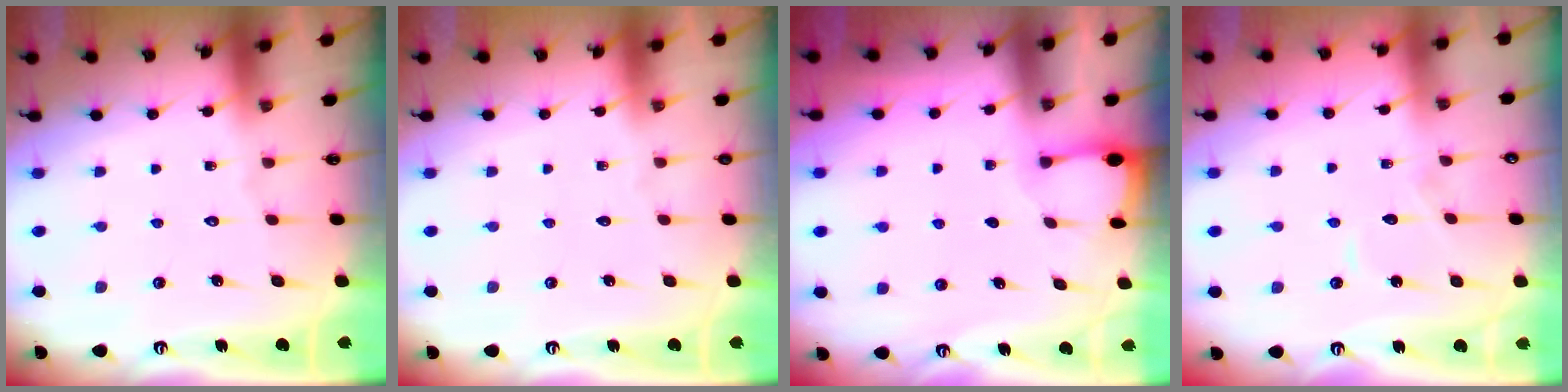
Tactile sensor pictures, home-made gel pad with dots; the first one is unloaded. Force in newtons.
{"total": 0.0}
{"total": 1.6, "press": 1.5, "slide": 0.3}
{"total": 4.7, "press": 4.6, "slide": 0.6}